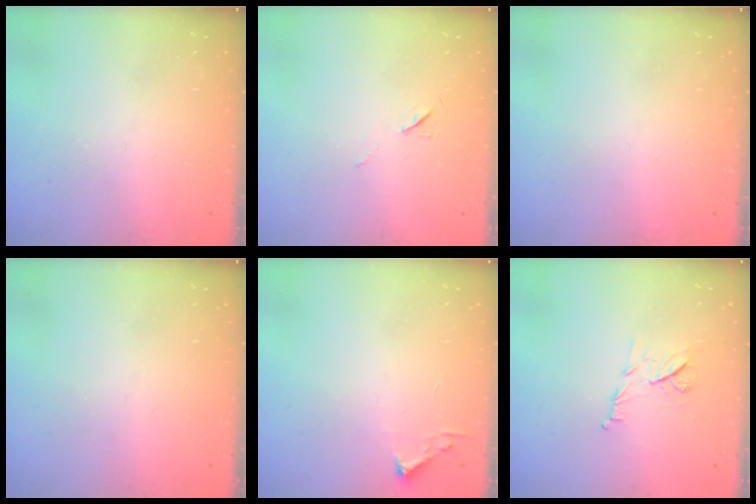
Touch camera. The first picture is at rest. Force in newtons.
{"total": 6.4, "press": 5.8, "slide": 2.5}
{"total": 0.0}
{"total": 0.0}
{"total": 2.4, "press": 2.4, "slide": 0.3}
{"total": 7.1, "press": 7.0, "slide": 1.0}